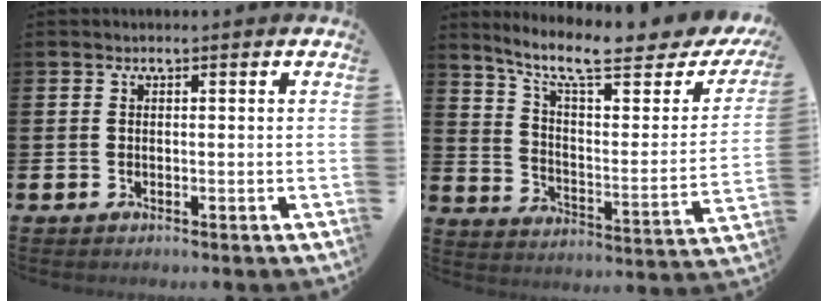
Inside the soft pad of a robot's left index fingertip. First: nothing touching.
{"total": 10.5, "force": [8.4, 2.4, 5.9], "torque": [-0.128, -0.061, 0.136]}